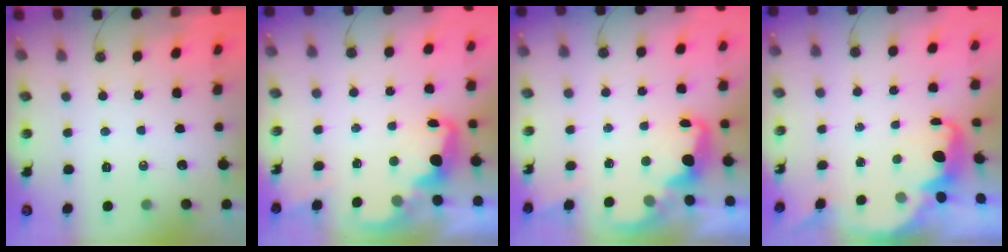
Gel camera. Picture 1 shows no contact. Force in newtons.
{"total": 2.8, "press": 2.7, "slide": 0.7}
{"total": 2.8, "press": 2.7, "slide": 0.6}
{"total": 2.6, "press": 2.5, "slide": 0.6}